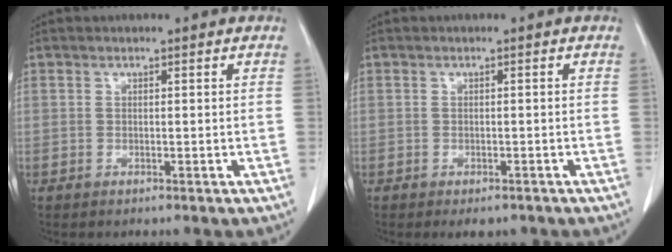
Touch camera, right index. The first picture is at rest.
{"total": 2.7, "force": [-2.0, 1.3, 1.2], "torque": [-0.009, -0.002, -0.022]}